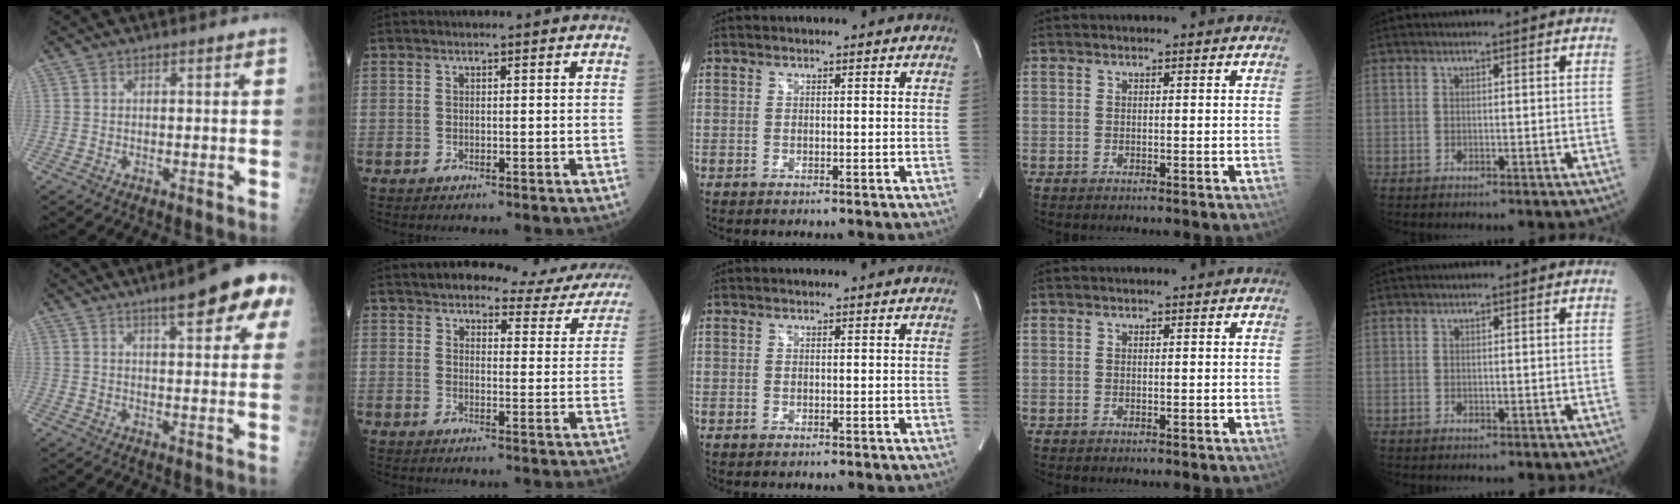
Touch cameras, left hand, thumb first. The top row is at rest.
{"thumb": {"total": 13.5, "force": [7.0, 3.5, 11.0], "torque": [-0.116, -0.013, 0.086]}, "index": {"total": 14.0, "force": [12.9, 3.6, 4.2], "torque": [-0.023, -0.018, 0.127]}}